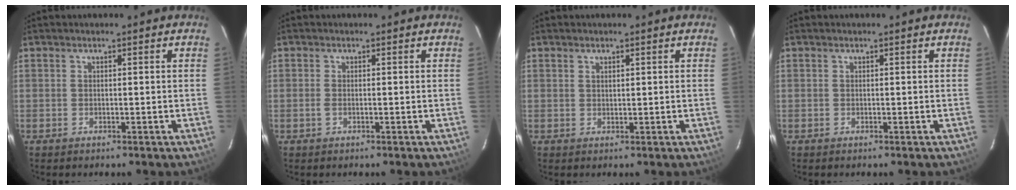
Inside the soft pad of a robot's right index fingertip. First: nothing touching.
{"total": 0.9, "force": [-0.4, 0.3, 0.8], "torque": [-0.020, 0.000, -0.008]}
{"total": 0.8, "force": [0.5, 0.4, 0.5], "torque": [-0.007, 0.002, 0.010]}
{"total": 0.0}